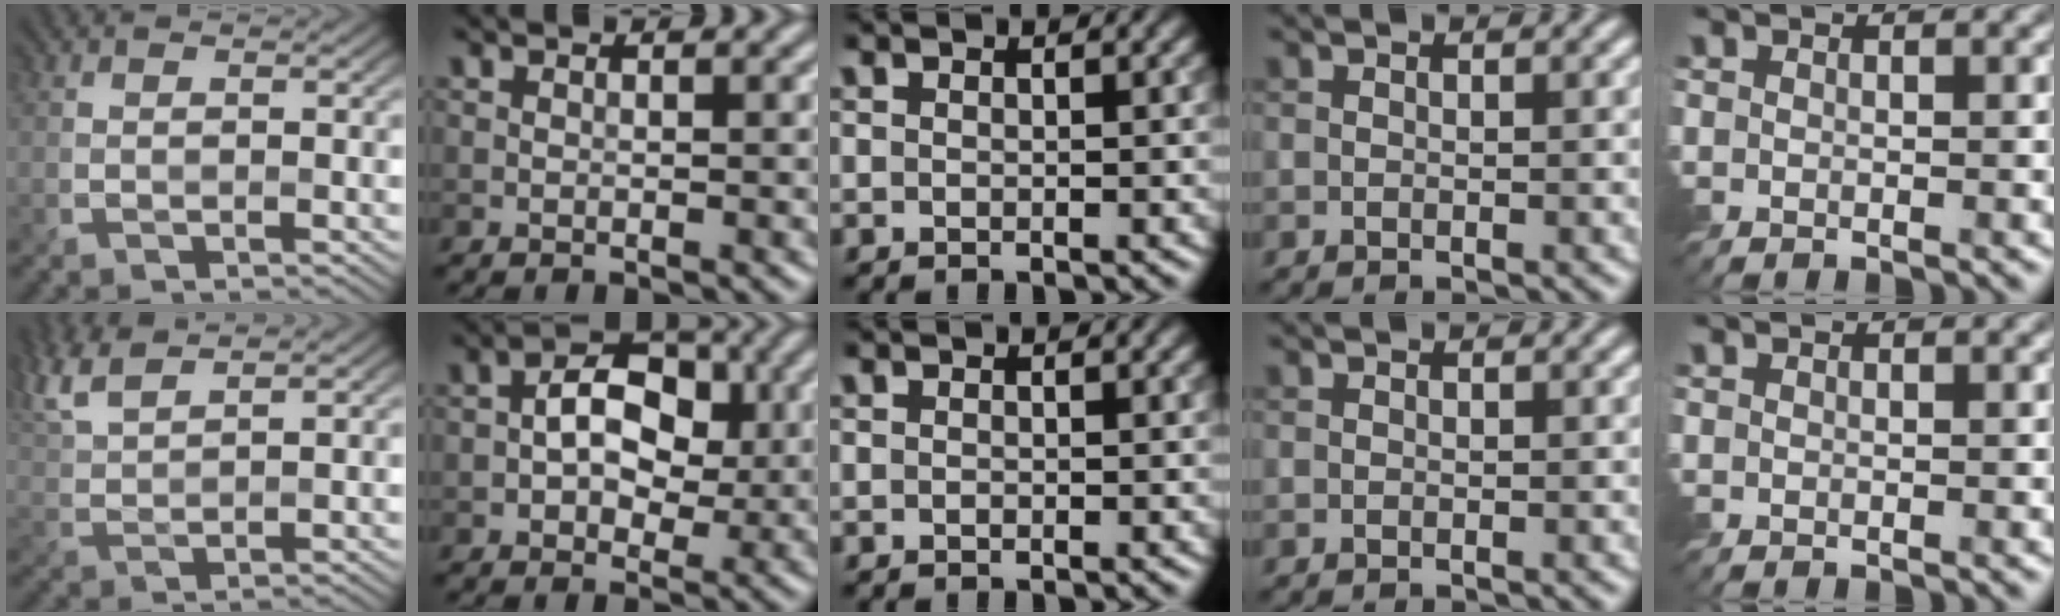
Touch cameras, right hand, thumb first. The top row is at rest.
{"thumb": {"total": 6.0, "force": [4.5, 1.4, 3.6], "torque": [-0.091, 0.021, 0.096]}, "index": {"total": 6.4, "force": [0.3, 4.1, 4.9], "torque": [-0.066, 0.006, -0.001]}}